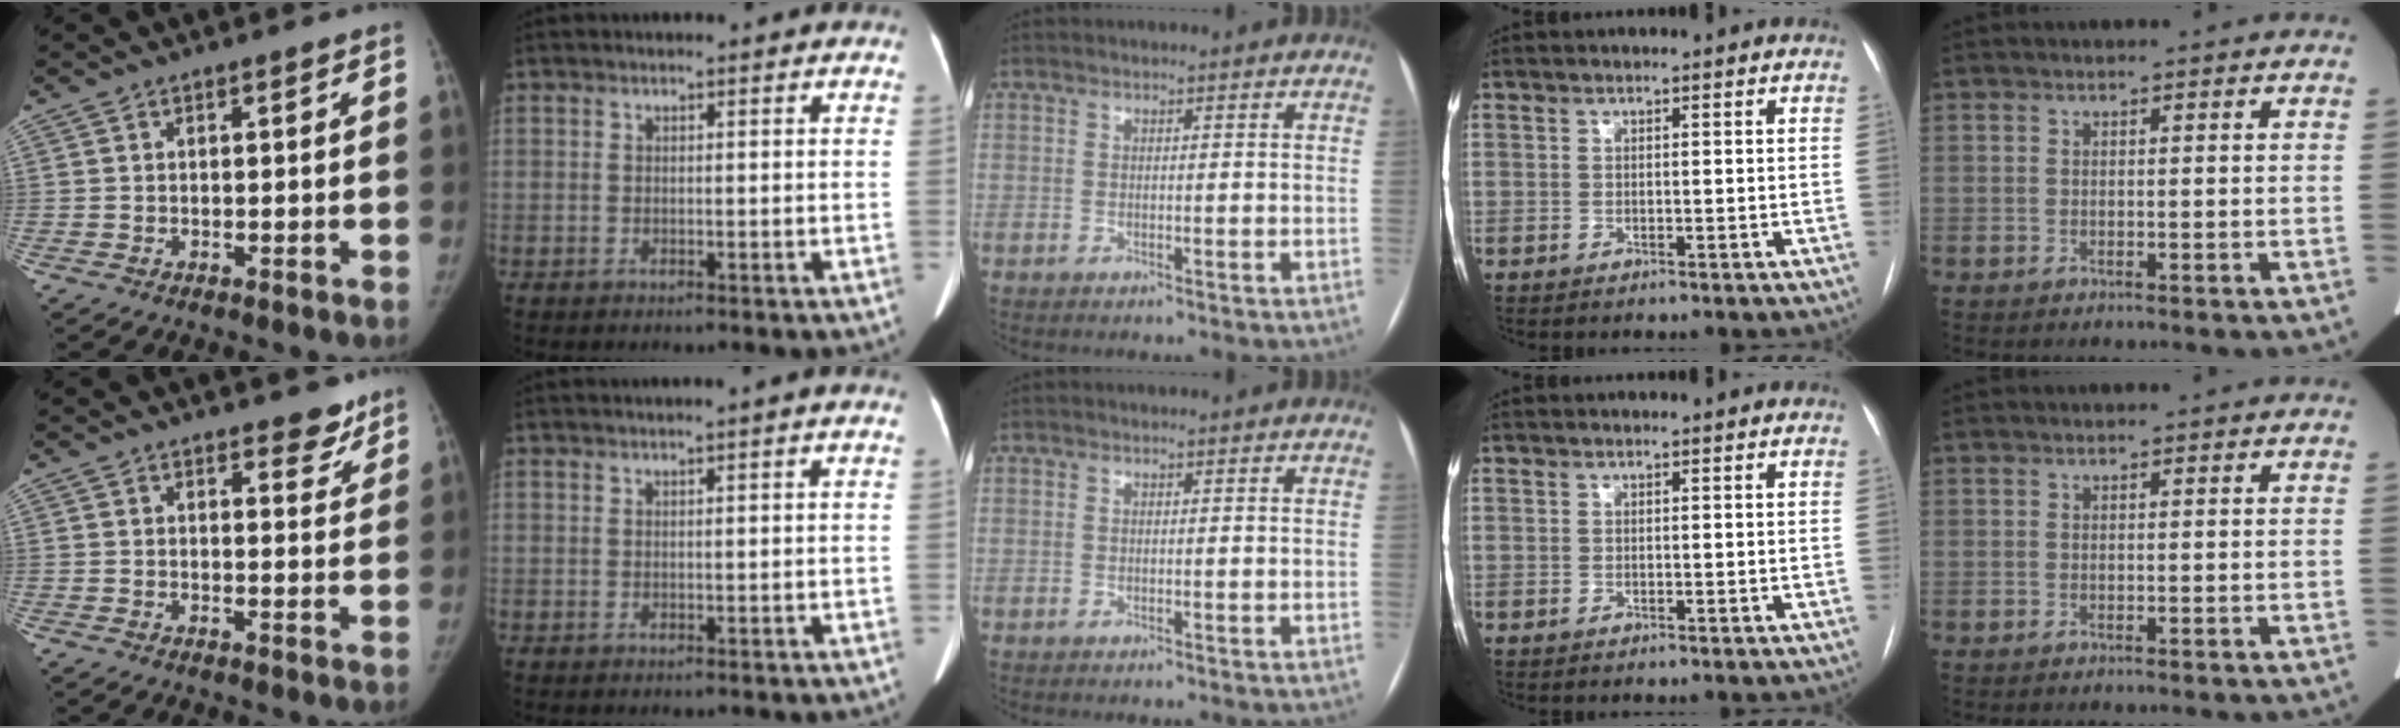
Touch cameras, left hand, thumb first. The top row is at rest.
{"thumb": {"total": 3.9, "force": [3.0, 1.9, 1.7], "torque": [0.010, -0.019, 0.039]}, "index": {"total": 0.8, "force": [0.3, -0.2, 0.8], "torque": [-0.013, 0.004, 0.008]}}